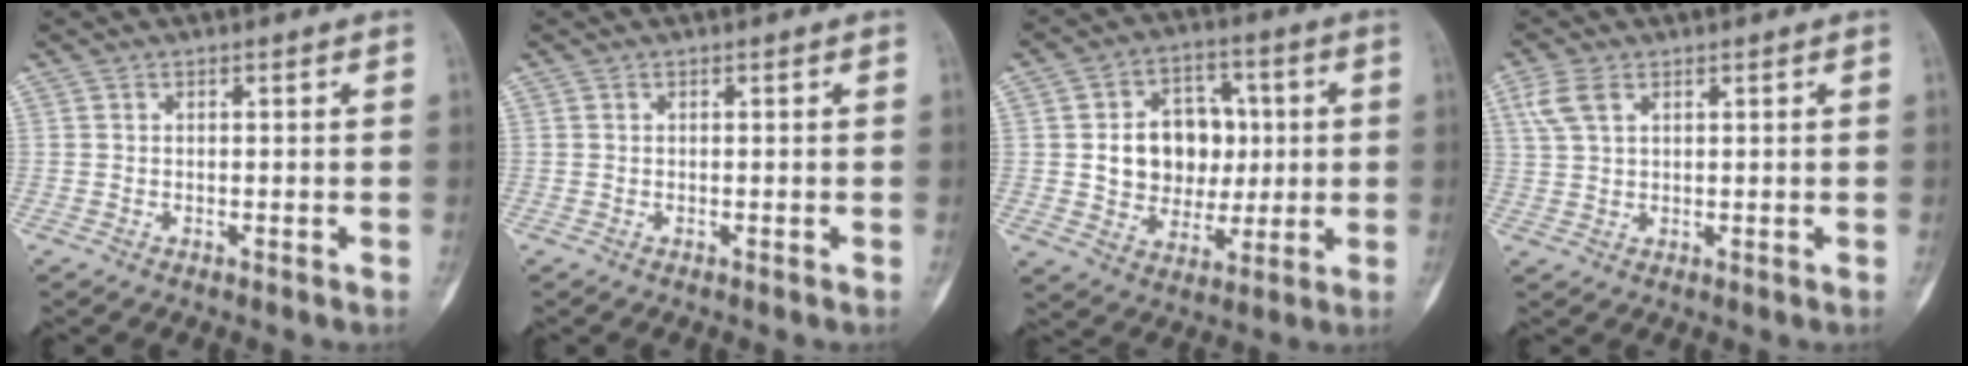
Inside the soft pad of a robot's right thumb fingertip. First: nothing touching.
{"total": 0.0}
{"total": 13.8, "force": [1.2, 11.0, 8.2], "torque": [-0.073, 0.011, 0.029]}
{"total": 4.4, "force": [2.0, 2.4, 3.0], "torque": [-0.070, 0.006, 0.048]}